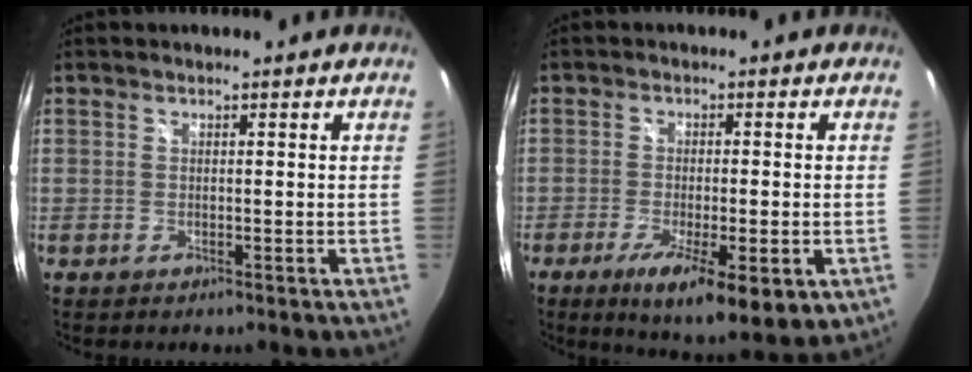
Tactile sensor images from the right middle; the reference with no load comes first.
{"total": 12.0, "force": [-5.3, 3.2, 10.3], "torque": [-0.183, -0.041, -0.079]}